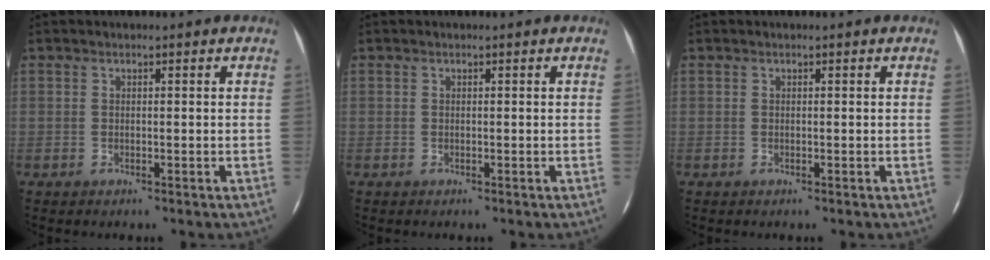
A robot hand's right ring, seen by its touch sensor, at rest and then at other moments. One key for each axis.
{"total": 0.0}
{"total": 0.0}